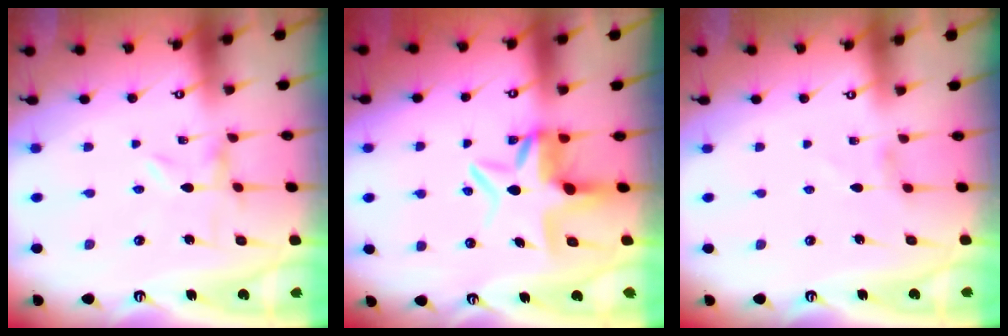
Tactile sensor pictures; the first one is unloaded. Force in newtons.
{"total": 7.5, "press": 7.5, "slide": 0.9}
{"total": 3.1, "press": 3.1, "slide": 0.5}